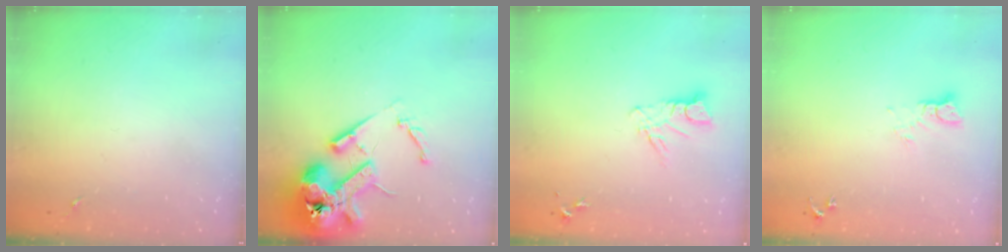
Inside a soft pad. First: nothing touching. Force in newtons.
{"total": 17.7, "press": 17.6, "slide": 2.4}
{"total": 7.0, "press": 7.0, "slide": 0.7}
{"total": 3.7, "press": 3.7, "slide": 0.4}